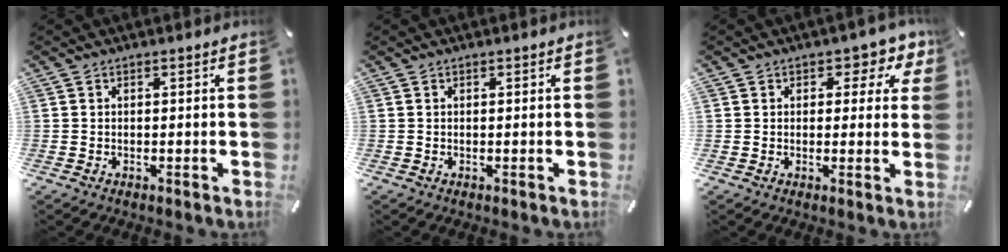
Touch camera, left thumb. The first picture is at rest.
{"total": 0.0}
{"total": 5.5, "force": [2.4, 4.3, 2.4], "torque": [-0.021, -0.014, 0.036]}